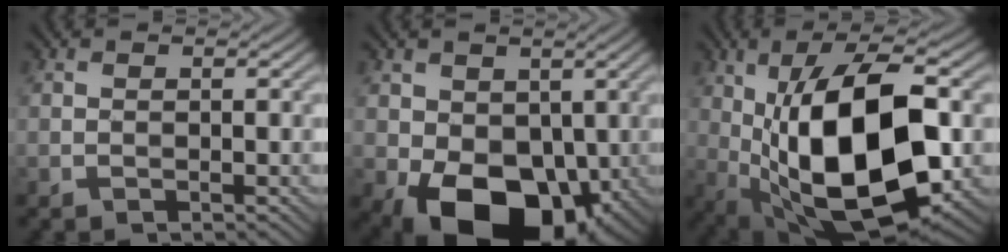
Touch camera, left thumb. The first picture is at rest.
{"total": 12.8, "force": [-2.9, 8.8, 8.8], "torque": [-0.147, -0.030, -0.044]}
{"total": 18.1, "force": [-0.7, 8.4, 16.0], "torque": [-0.277, 0.004, -0.013]}